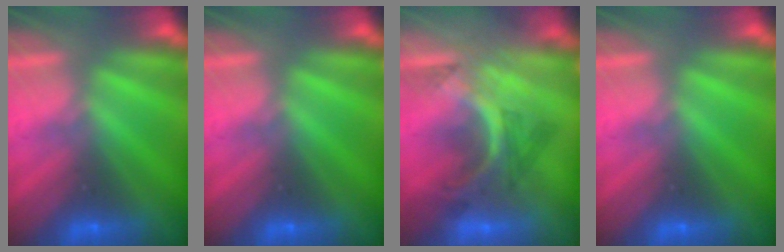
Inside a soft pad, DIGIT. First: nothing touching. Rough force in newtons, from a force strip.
{"total": 0.0}
{"total": 3.3}
{"total": 0.0}